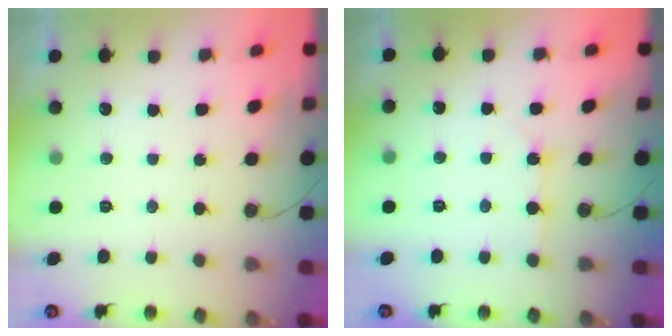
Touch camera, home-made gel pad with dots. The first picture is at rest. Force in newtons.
{"total": 2.7, "press": 2.7, "slide": 0.5}